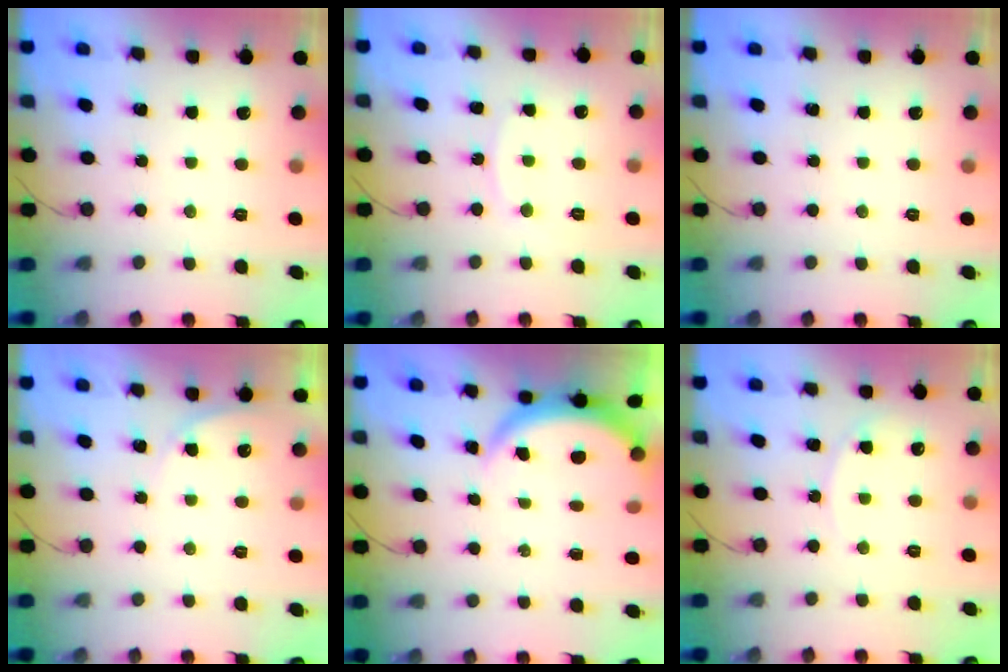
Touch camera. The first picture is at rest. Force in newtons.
{"total": 6.1, "press": 6.0, "slide": 0.4}
{"total": 0.0}
{"total": 3.0, "press": 2.3, "slide": 1.9}
{"total": 3.8, "press": 3.8, "slide": 0.3}
{"total": 5.0, "press": 5.0, "slide": 0.5}